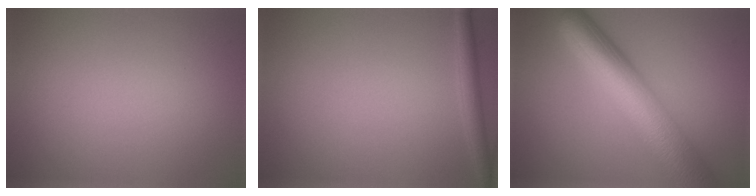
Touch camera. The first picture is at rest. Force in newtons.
{"total": 1.8, "press": 1.8, "slide": 0.1}
{"total": 10.0, "press": 10.0, "slide": 0.4}